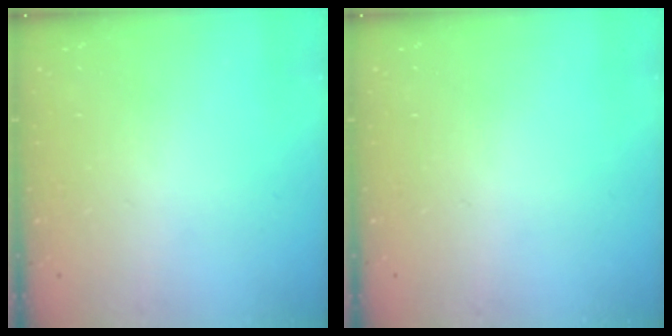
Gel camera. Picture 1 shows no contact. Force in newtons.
{"total": 0.0}